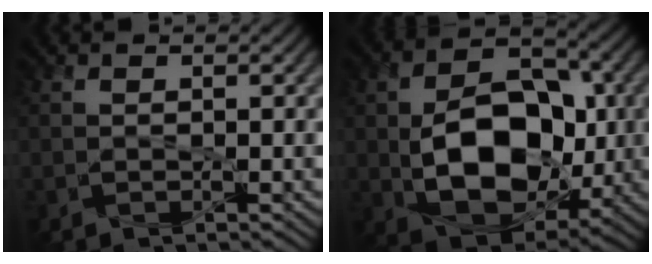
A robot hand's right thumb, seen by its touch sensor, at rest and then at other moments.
{"total": 12.7, "force": [-1.3, 8.0, 9.8], "torque": [-0.166, -0.012, -0.009]}